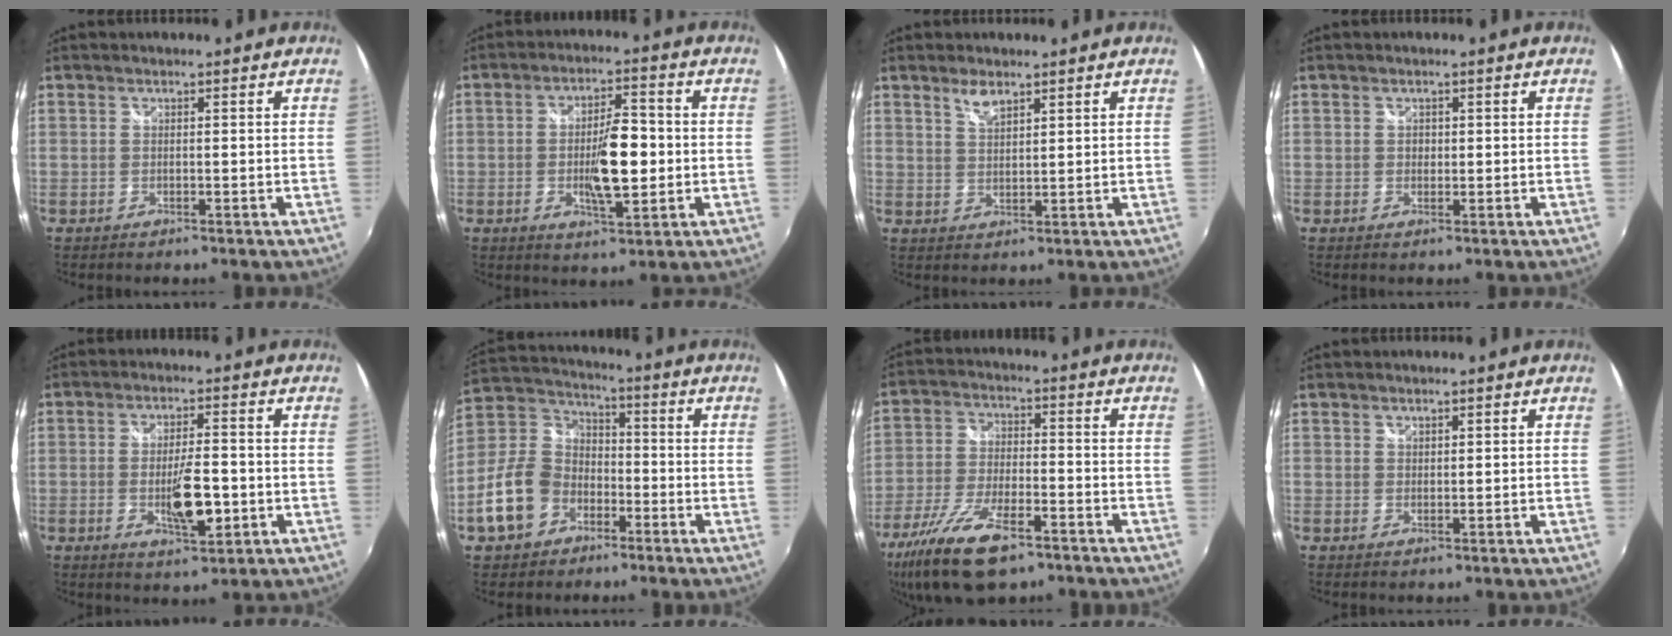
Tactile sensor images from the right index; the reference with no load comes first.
{"total": 9.9, "force": [-1.2, 3.2, 9.3], "torque": [-0.160, -0.002, -0.017]}
{"total": 3.2, "force": [2.4, 1.0, 1.9], "torque": [-0.033, 0.000, 0.044]}
{"total": 1.0, "force": [0.1, 1.0, 0.1], "torque": [0.002, 0.000, 0.000]}
{"total": 8.6, "force": [-1.9, 2.5, 8.0], "torque": [-0.140, -0.012, -0.029]}
{"total": 13.5, "force": [-5.8, 10.4, 6.4], "torque": [-0.164, 0.028, -0.094]}
{"total": 15.9, "force": [-10.2, 5.8, 10.7], "torque": [-0.233, -0.039, -0.190]}
{"total": 1.0, "force": [0.8, 0.5, 0.1], "torque": [0.002, 0.001, 0.015]}